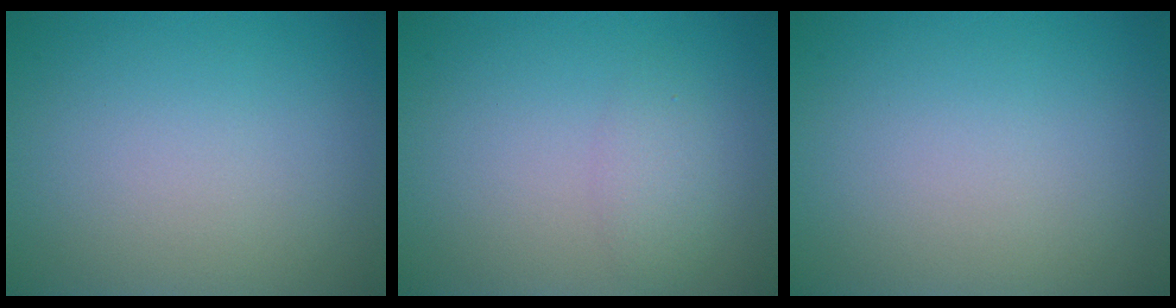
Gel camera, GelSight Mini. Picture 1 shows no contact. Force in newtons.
{"total": 1.5, "press": 1.5, "slide": 0.1}
{"total": 0.0}